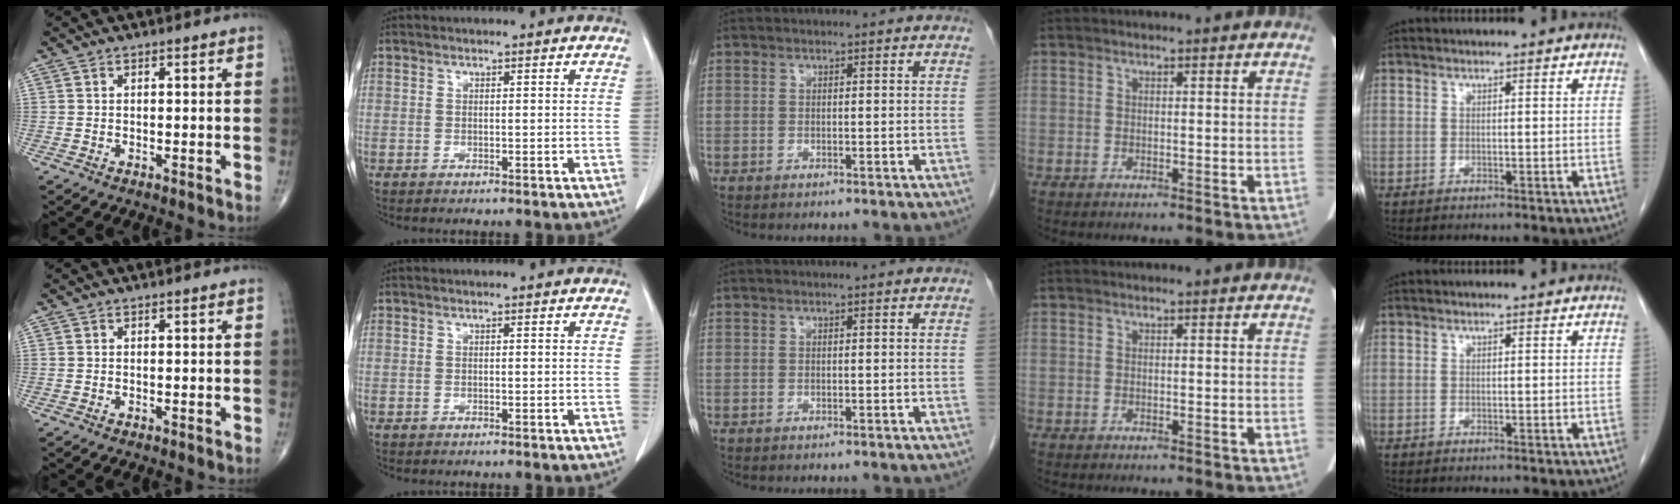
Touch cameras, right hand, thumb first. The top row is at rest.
{}